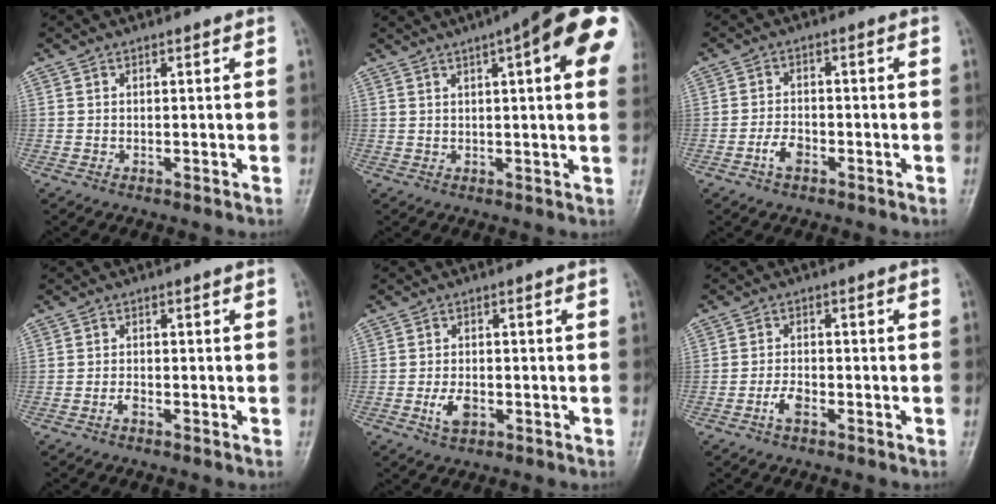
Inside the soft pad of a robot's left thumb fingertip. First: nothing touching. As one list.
[{"total": 18.3, "force": [7.1, 4.2, 16.3], "torque": [-0.215, 0.012, 0.088]}, {"total": 3.6, "force": [-2.0, 2.0, 2.3], "torque": [-0.042, 0.017, -0.039]}, {"total": 1.5, "force": [-1.0, 0.6, 0.9], "torque": [-0.019, 0.007, -0.021]}, {"total": 4.1, "force": [-1.5, 2.3, 3.0], "torque": [-0.056, 0.007, -0.025]}, {"total": 3.2, "force": [-1.8, 1.4, 2.2], "torque": [-0.045, 0.014, -0.037]}]